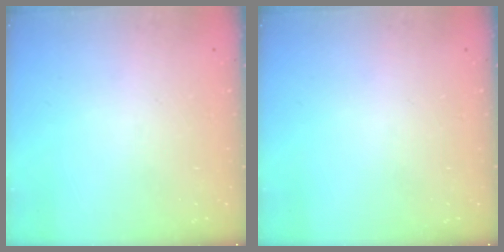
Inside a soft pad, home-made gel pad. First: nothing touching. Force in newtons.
{"total": 0.0}